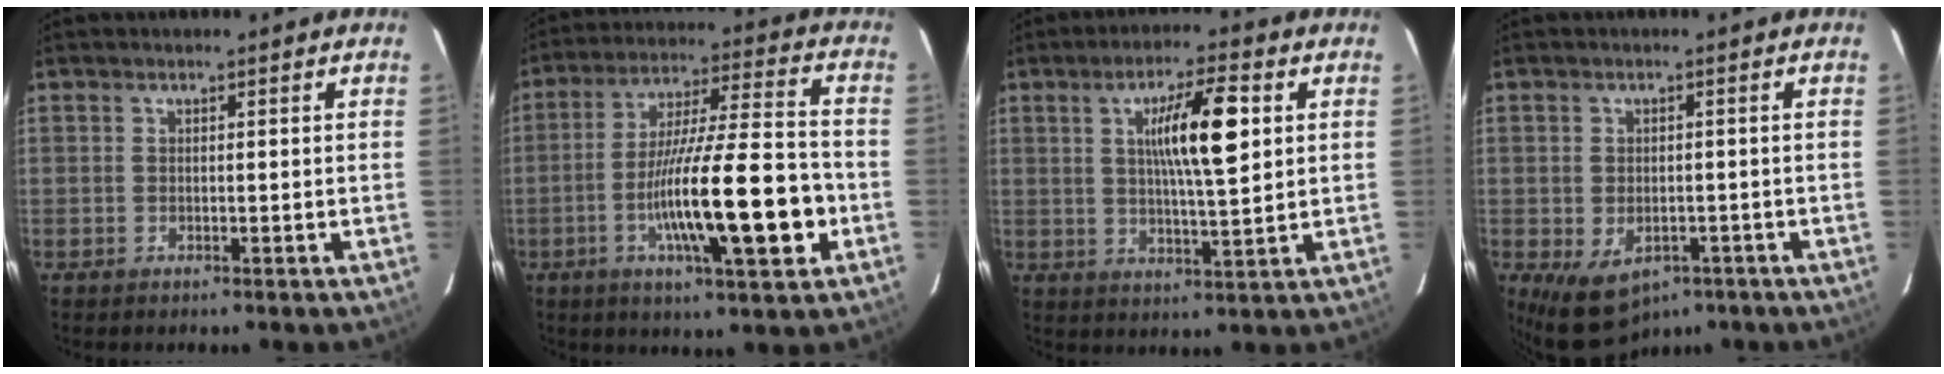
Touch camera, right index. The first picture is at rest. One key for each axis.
{"total": 18.3, "fx": -5.1, "fy": 1.8, "fz": 17.5, "tx": -0.298, "ty": -0.004, "tz": -0.080}
{"total": 10.2, "fx": 2.6, "fy": 1.2, "fz": 9.8, "tx": -0.168, "ty": 0.005, "tz": 0.044}
{"total": 8.6, "fx": -4.6, "fy": 5.5, "fz": 4.7, "tx": -0.080, "ty": 0.000, "tz": -0.057}